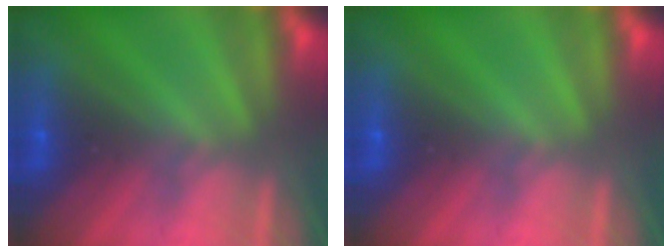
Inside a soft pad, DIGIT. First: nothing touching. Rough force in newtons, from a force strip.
{"total": 0.0}